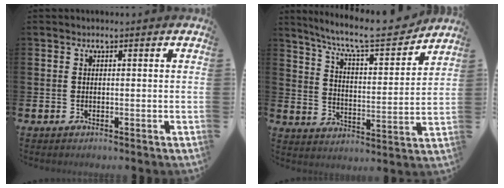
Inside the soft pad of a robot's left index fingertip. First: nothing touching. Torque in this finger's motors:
{"motor_torque": [0.95, -1.19, 0.58, 0.15]}